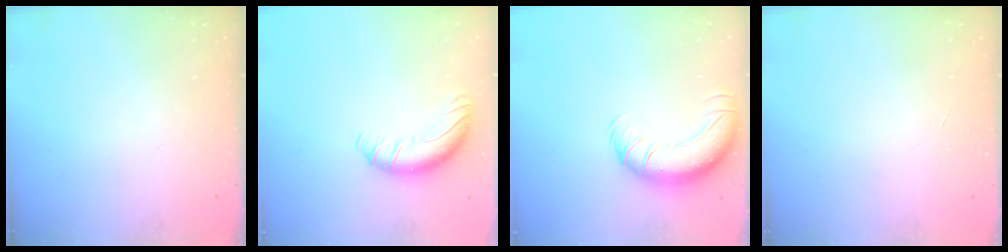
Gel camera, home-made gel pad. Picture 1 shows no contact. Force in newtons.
{"total": 10.1, "press": 9.9, "slide": 1.9}
{"total": 12.0, "press": 11.7, "slide": 2.8}
{"total": 0.0}